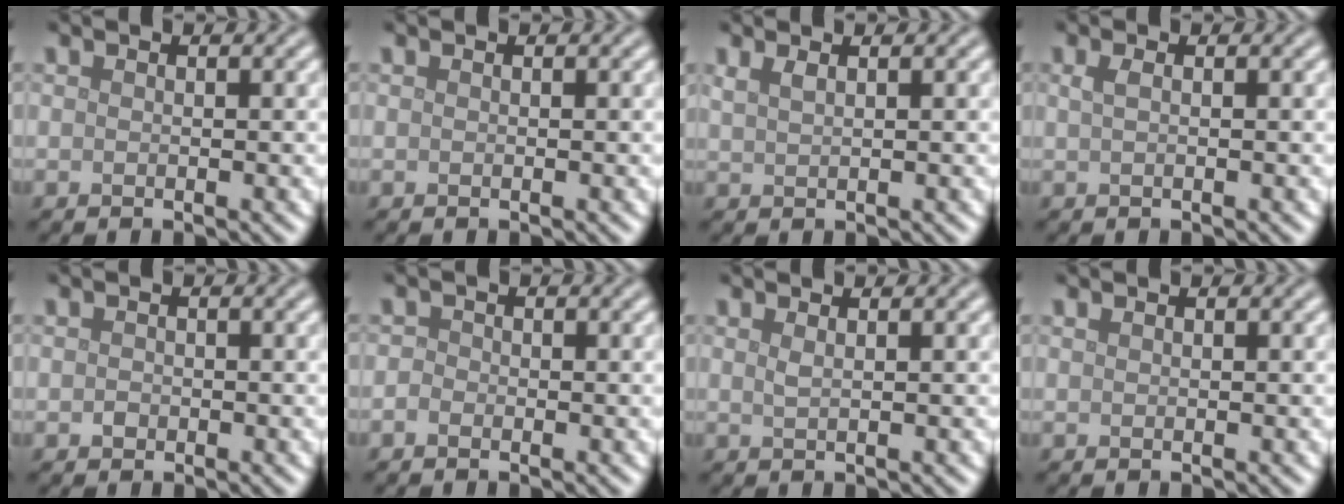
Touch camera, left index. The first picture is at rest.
{"total": 0.0}
{"total": 1.3, "force": [0.8, 0.5, 0.9], "torque": [-0.014, 0.001, 0.016]}
{"total": 0.9, "force": [0.3, 0.3, 0.8], "torque": [-0.016, 0.003, 0.005]}
{"total": 0.6, "force": [-0.2, 0.6, 0.2], "torque": [-0.002, -0.004, -0.005]}
{"total": 0.8, "force": [-0.5, 0.6, 0.3], "torque": [-0.004, 0.000, -0.012]}
{"total": 1.0, "force": [0.5, 0.4, 0.8], "torque": [-0.008, 0.001, 0.007]}
{"total": 0.0}